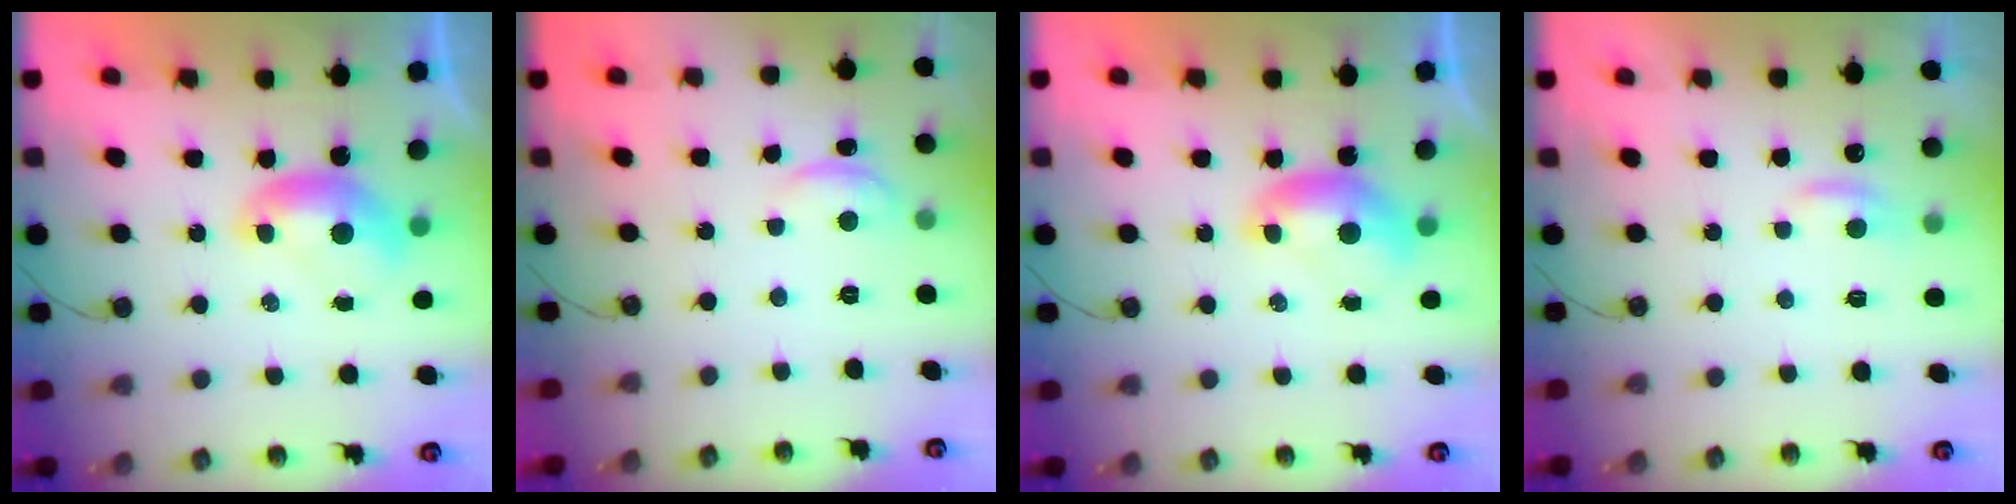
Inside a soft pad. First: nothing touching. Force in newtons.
{"total": 0.6, "press": 0.2, "slide": 0.6}
{"total": 0.0}
{"total": 0.6, "press": 0.1, "slide": 0.6}